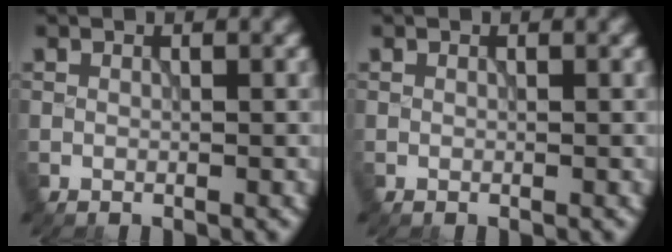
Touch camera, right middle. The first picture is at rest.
{"total": 0.0}